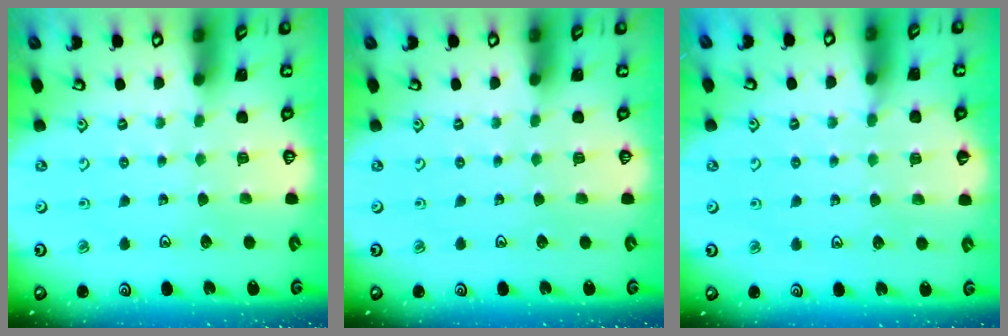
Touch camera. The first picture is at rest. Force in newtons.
{"total": 0.0}
{"total": 4.5, "press": 4.4, "slide": 0.6}